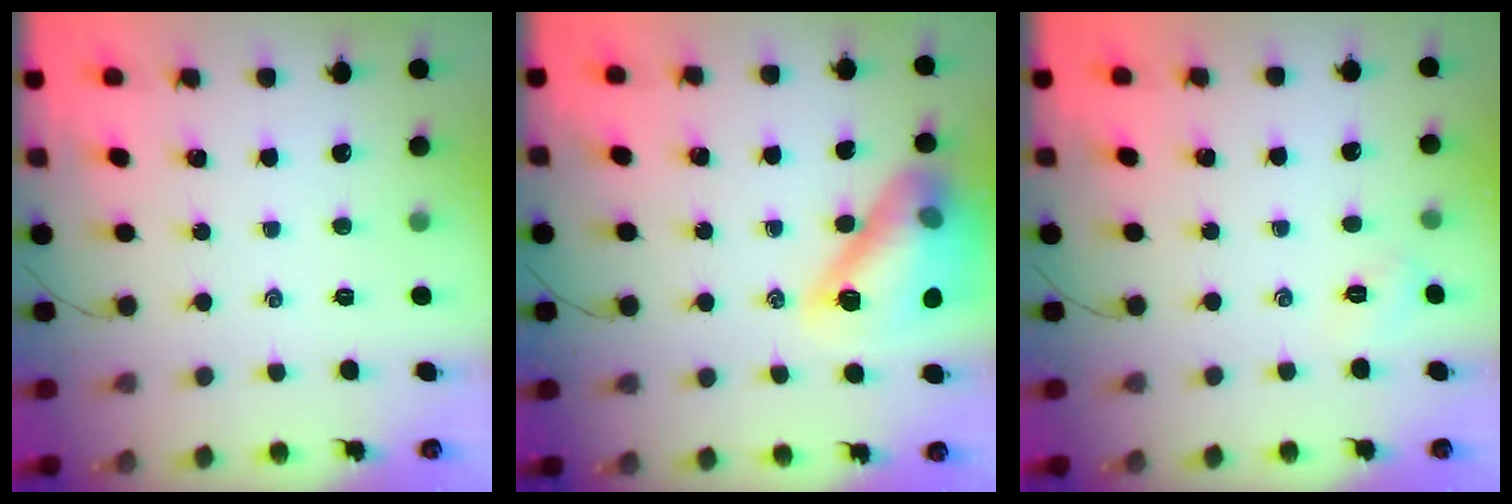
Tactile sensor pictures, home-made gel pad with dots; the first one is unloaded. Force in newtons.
{"total": 17.4, "press": 17.4, "slide": 1.4}
{"total": 3.0, "press": 2.9, "slide": 0.8}